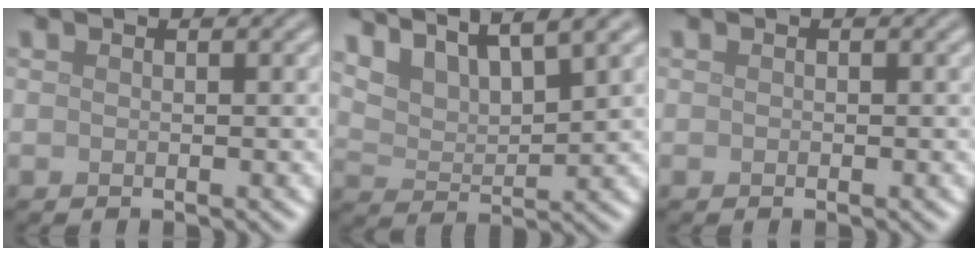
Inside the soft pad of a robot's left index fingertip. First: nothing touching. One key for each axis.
{"total": 7.2, "fx": 5.9, "fy": 1.5, "fz": 3.7, "tx": -0.076, "ty": 0.014, "tz": 0.090}
{"total": 0.0}